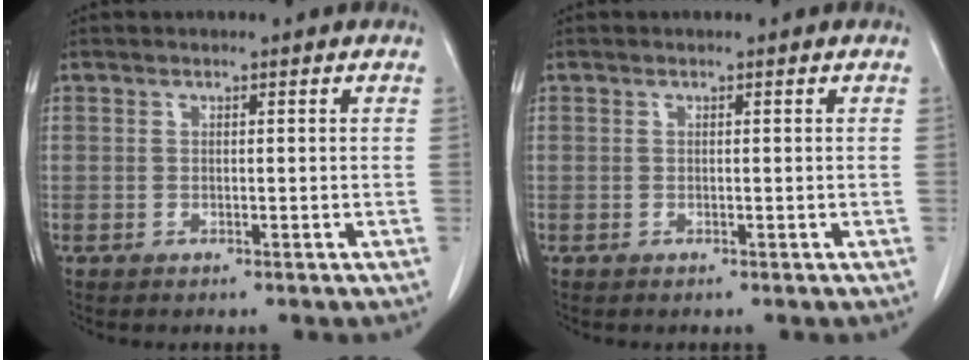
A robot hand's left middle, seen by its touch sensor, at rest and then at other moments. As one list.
[{"total": 0.0}]